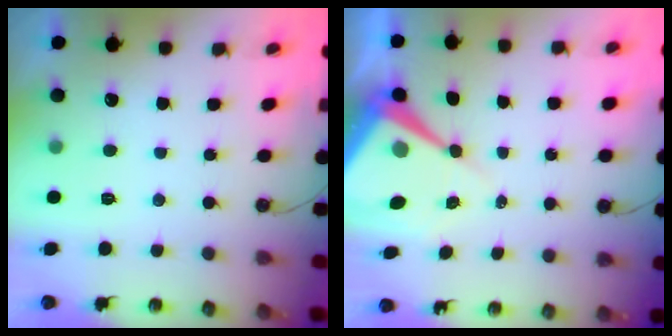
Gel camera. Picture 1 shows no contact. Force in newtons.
{"total": 9.7, "press": 9.7, "slide": 0.9}